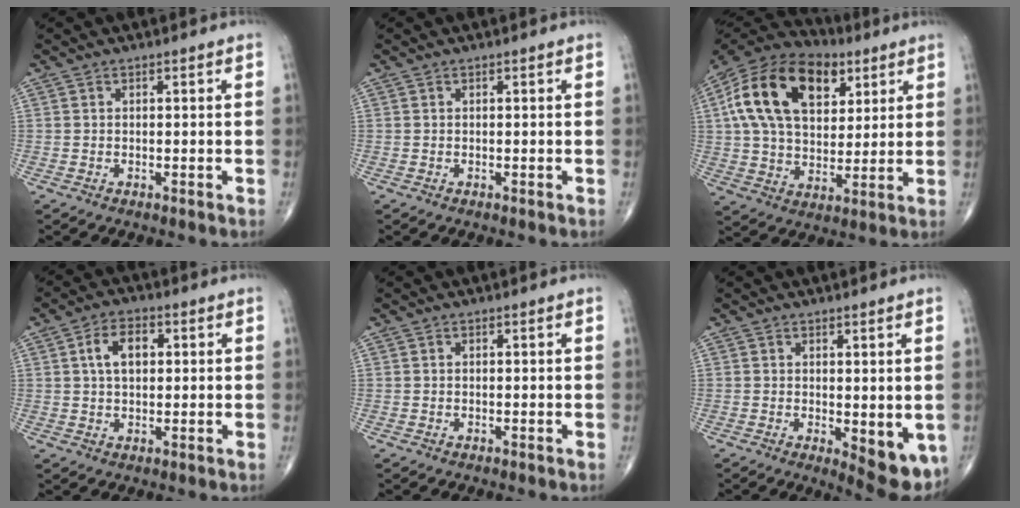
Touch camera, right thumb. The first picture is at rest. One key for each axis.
{"total": 0.0}
{"total": 22.9, "fx": 8.1, "fy": 14.2, "fz": 16.0, "tx": -0.276, "ty": 0.007, "tz": 0.136}
{"total": 6.5, "fx": 1.5, "fy": 4.0, "fz": 4.9, "tx": -0.077, "ty": 0.010, "tz": 0.022}
{"total": 0.0}
{"total": 8.0, "fx": -1.4, "fy": 3.3, "fz": 7.1, "tx": -0.080, "ty": -0.020, "tz": -0.010}